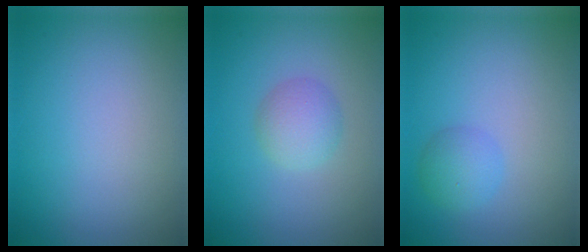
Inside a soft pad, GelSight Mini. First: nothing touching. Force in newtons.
{"total": 2.4, "press": 2.4, "slide": 0.1}
{"total": 2.0, "press": 2.0, "slide": 0.1}